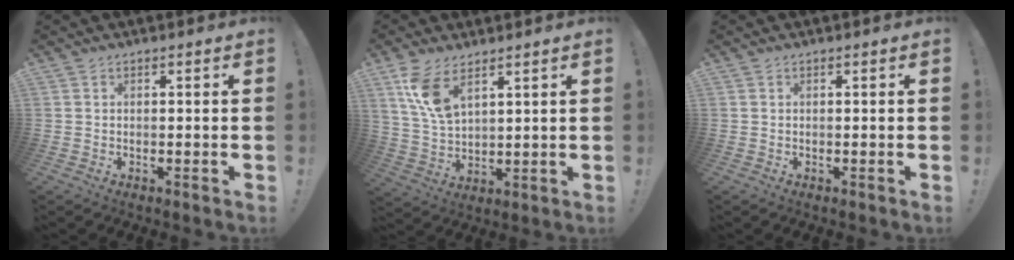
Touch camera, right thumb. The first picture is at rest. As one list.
[{"total": 9.8, "force": [6.0, 4.6, 6.3], "torque": [-0.124, -0.024, 0.113]}, {"total": 0.0}]